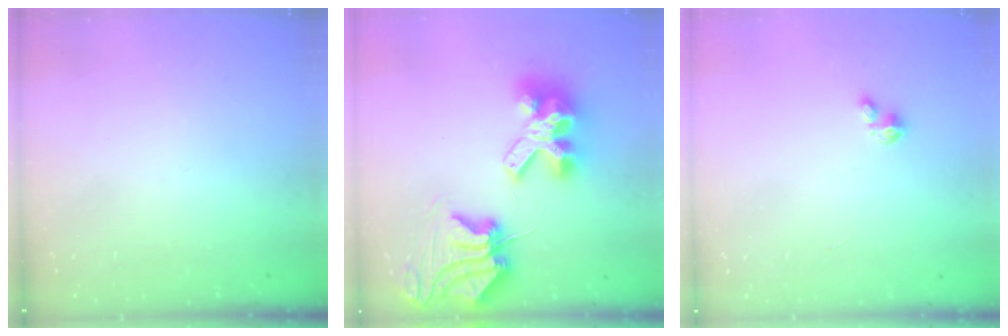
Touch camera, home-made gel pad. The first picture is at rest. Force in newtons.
{"total": 14.5, "press": 14.4, "slide": 1.7}
{"total": 1.2, "press": 1.2, "slide": 0.2}